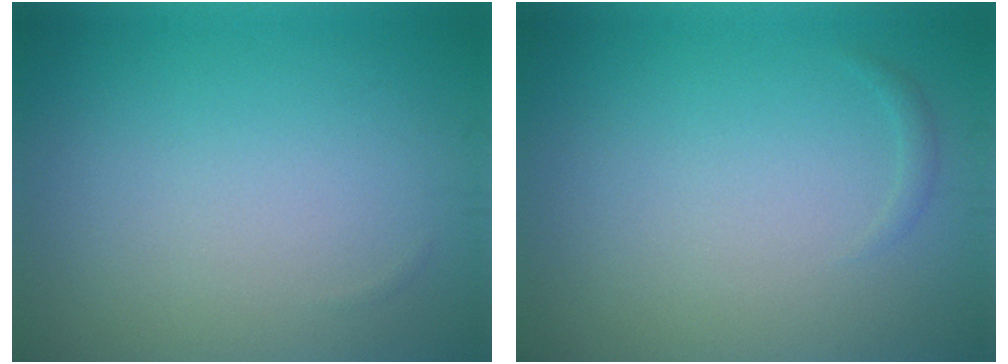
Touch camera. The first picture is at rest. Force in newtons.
{"total": 0.5, "press": 0.5, "slide": 0.0}